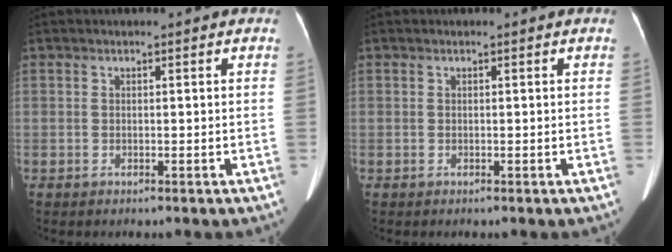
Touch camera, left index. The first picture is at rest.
{"total": 0.0}